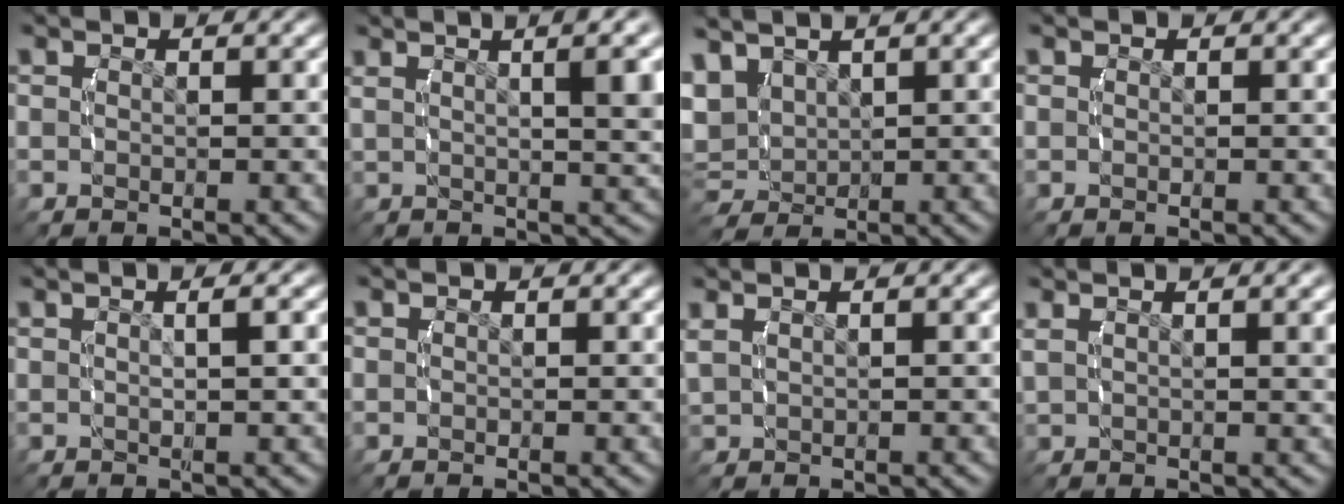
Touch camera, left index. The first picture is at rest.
{"total": 8.7, "force": [4.1, 3.1, 7.0], "torque": [-0.064, 0.037, 0.053]}
{"total": 5.7, "force": [1.7, 4.7, 2.6], "torque": [-0.074, -0.016, 0.041]}
{"total": 0.0}
{"total": 1.9, "force": [0.8, 0.3, 1.7], "torque": [-0.018, 0.011, 0.012]}
{"total": 0.0}
{"total": 1.6, "force": [0.9, 0.8, 1.1], "torque": [-0.022, 0.015, 0.016]}
{"total": 3.5, "force": [1.9, 0.9, 2.7], "torque": [-0.027, 0.024, 0.028]}